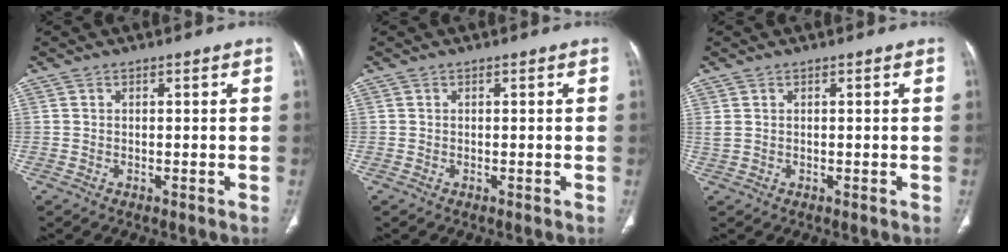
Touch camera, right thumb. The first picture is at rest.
{"total": 0.0}
{"total": 0.9, "force": [0.4, 0.5, 0.5], "torque": [-0.016, 0.003, 0.013]}